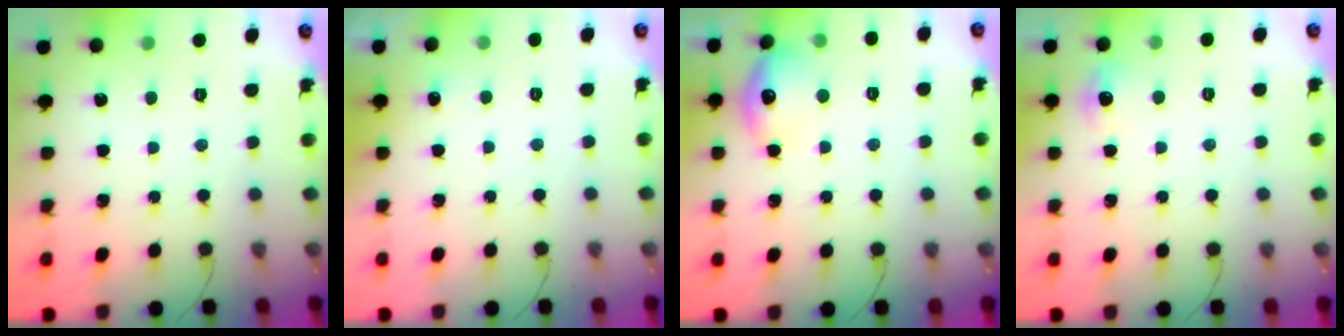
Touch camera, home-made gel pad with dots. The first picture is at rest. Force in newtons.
{"total": 2.5, "press": 2.2, "slide": 1.1}
{"total": 11.8, "press": 11.8, "slide": 0.6}
{"total": 5.5, "press": 5.3, "slide": 1.4}